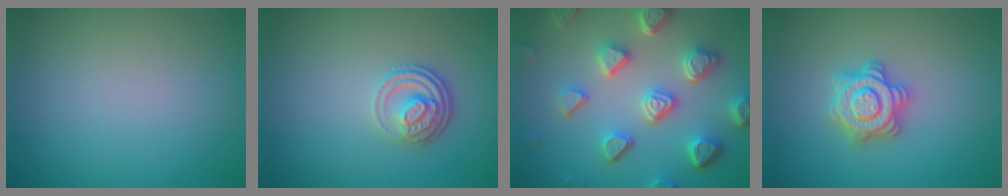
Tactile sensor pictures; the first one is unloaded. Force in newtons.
{"total": 3.5, "press": 2.6, "slide": 2.3}
{"total": 6.9, "press": 5.4, "slide": 4.3}
{"total": 4.4, "press": 4.3, "slide": 0.7}